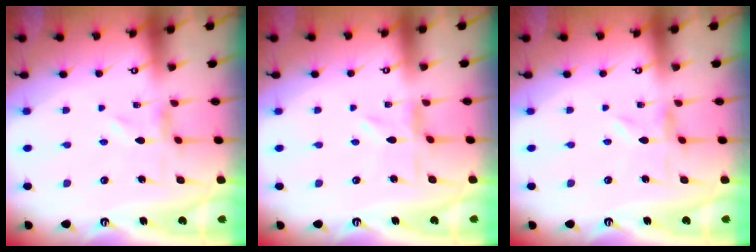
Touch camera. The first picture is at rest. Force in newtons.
{"total": 1.1, "press": 1.1, "slide": 0.2}
{"total": 0.7, "press": 0.6, "slide": 0.3}